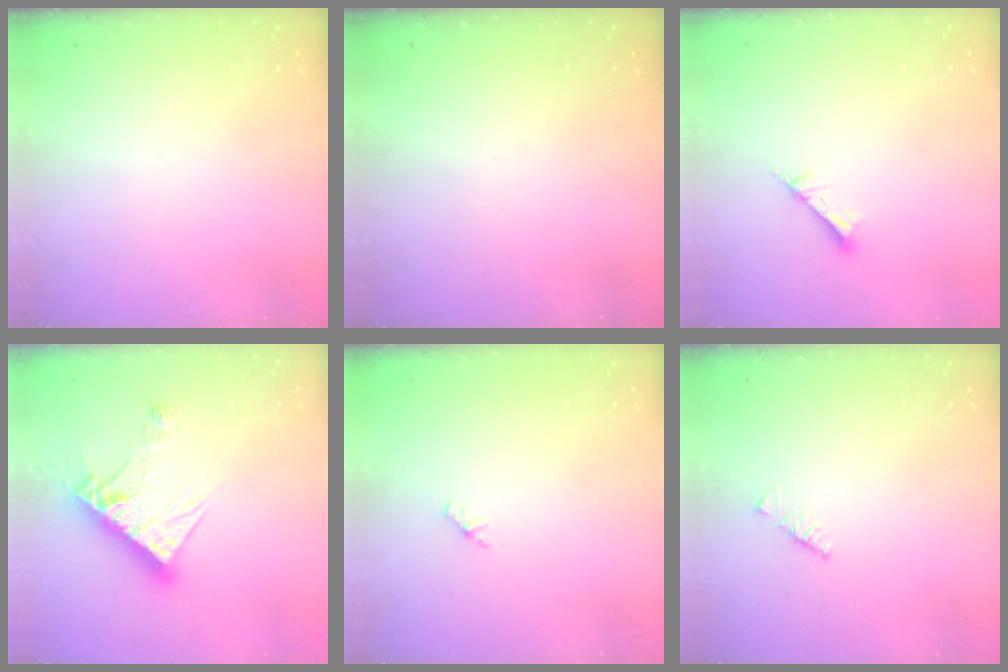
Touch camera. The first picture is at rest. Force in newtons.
{"total": 0.0}
{"total": 2.7, "press": 2.7, "slide": 0.2}
{"total": 13.6, "press": 13.5, "slide": 1.2}
{"total": 1.5, "press": 1.4, "slide": 0.5}
{"total": 1.8, "press": 1.7, "slide": 0.6}